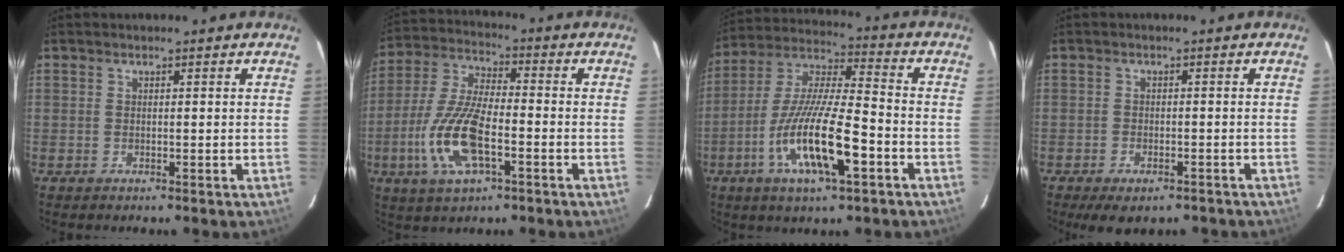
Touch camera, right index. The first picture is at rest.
{"total": 14.3, "force": [-4.8, 5.3, 12.4], "torque": [-0.270, -0.007, -0.092]}
{"total": 16.8, "force": [-6.6, 3.7, 15.0], "torque": [-0.301, -0.018, -0.125]}
{"total": 7.5, "force": [-5.6, 3.1, 4.0], "torque": [-0.087, -0.018, -0.077]}